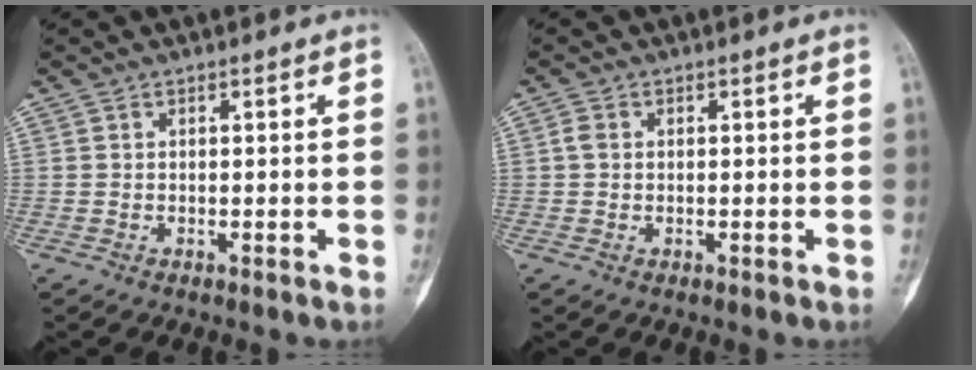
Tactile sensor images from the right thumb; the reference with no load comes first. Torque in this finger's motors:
{"motor_torque": [0.35, 0.04, 0.03, -0.31, 0.01]}